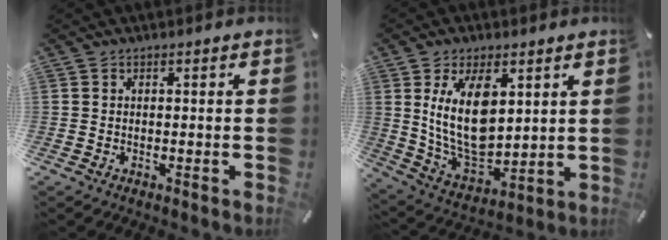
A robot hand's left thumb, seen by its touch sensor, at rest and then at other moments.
{"total": 15.7, "force": [4.7, 9.2, 11.8], "torque": [-0.247, -0.023, 0.084]}